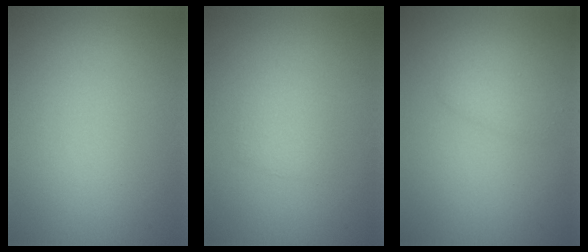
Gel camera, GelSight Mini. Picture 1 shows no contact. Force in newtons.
{"total": 1.4, "press": 1.4, "slide": 0.1}
{"total": 1.5, "press": 1.5, "slide": 0.1}